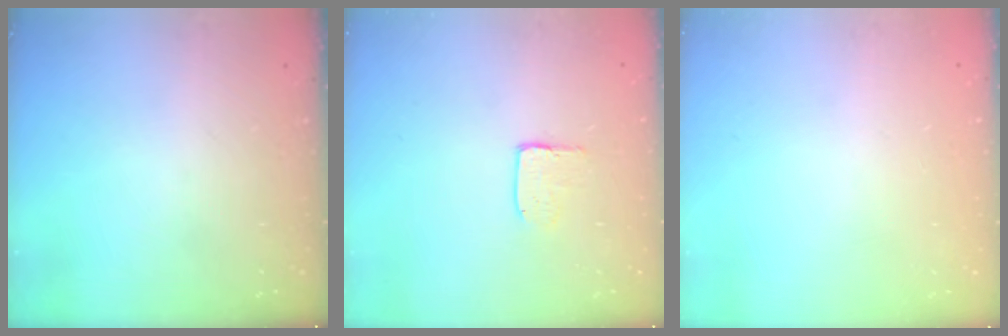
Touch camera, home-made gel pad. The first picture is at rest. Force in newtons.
{"total": 3.9, "press": 3.9, "slide": 0.1}
{"total": 0.0}